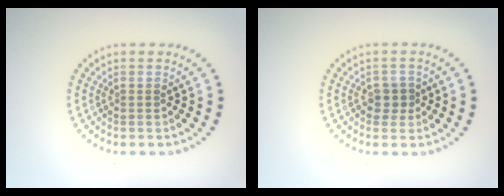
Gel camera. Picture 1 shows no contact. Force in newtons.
{"total": 1.4, "press": 1.2, "slide": 0.6}